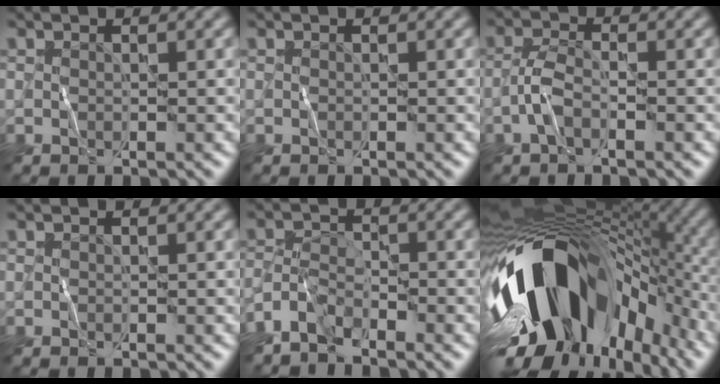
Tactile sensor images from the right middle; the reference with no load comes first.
{"total": 0.0}
{"total": 1.9, "force": [-1.1, 0.6, 1.5], "torque": [-0.032, 0.006, -0.031]}
{"total": 0.0}
{"total": 2.8, "force": [-2.5, 0.8, 0.8], "torque": [-0.019, 0.002, -0.061]}
{"total": 16.3, "force": [-4.3, 9.9, 12.3], "torque": [-0.208, -0.009, -0.074]}